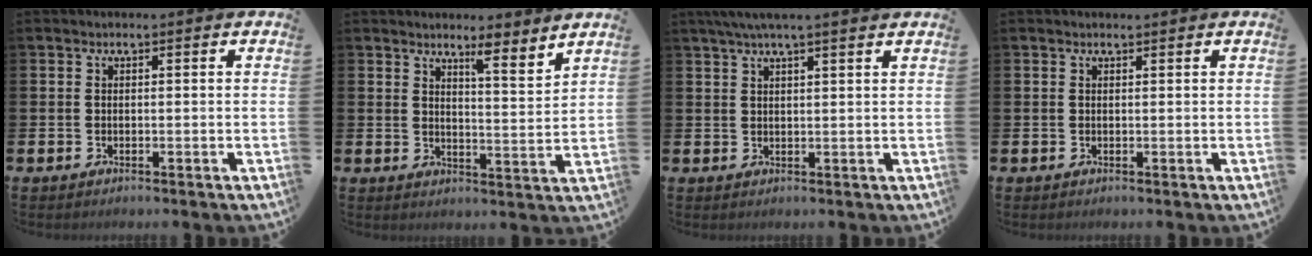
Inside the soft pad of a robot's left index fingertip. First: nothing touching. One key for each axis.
{"total": 5.2, "fx": 5.1, "fy": -0.4, "fz": 1.0, "tx": -0.007, "ty": -0.041, "tz": 0.083}
{"total": 3.6, "fx": 3.0, "fy": 0.0, "fz": 2.0, "tx": -0.045, "ty": -0.001, "tz": 0.055}
{"total": 0.5, "fx": 0.5, "fy": 0.0, "fz": 0.0, "tx": 0.015, "ty": -0.007, "tz": 0.007}